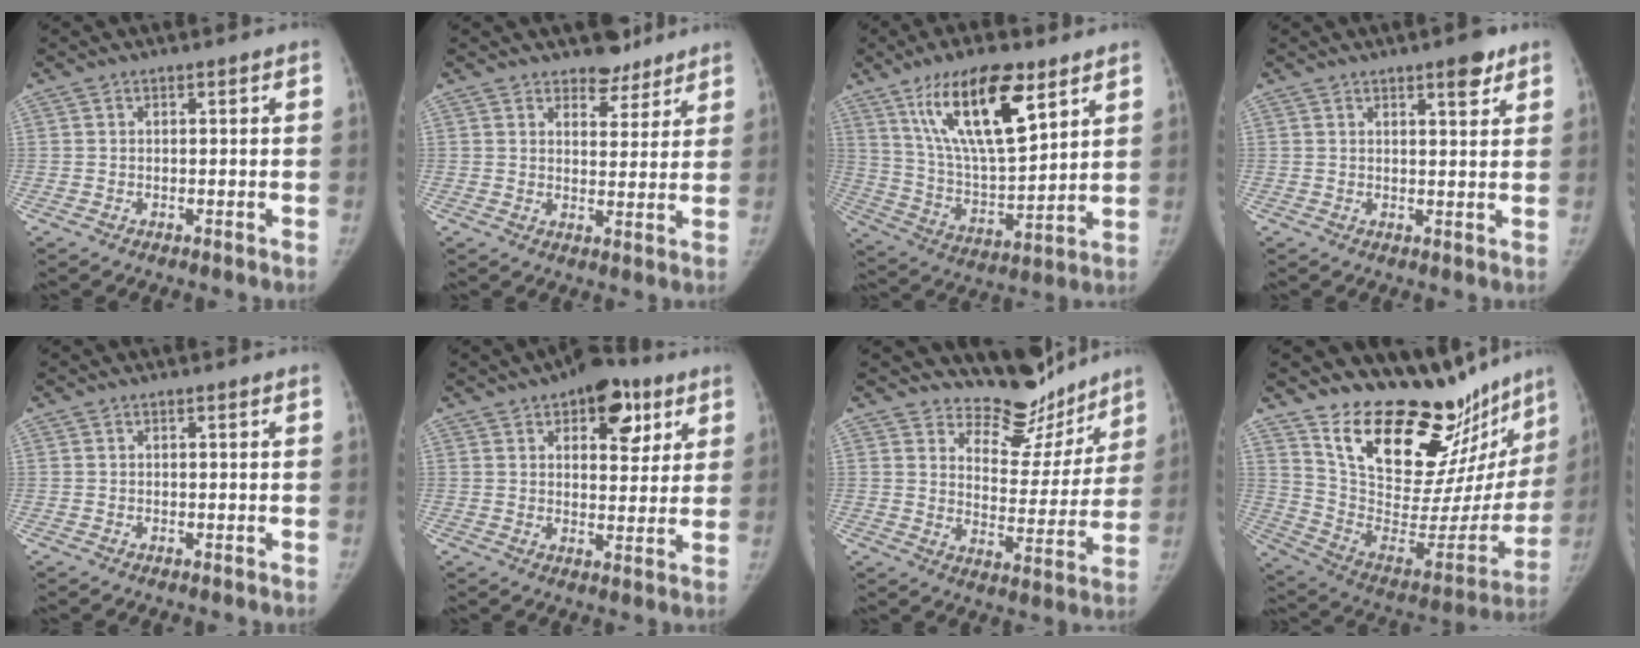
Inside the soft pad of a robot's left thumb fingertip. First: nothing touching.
{"total": 5.6, "force": [4.6, 3.0, 1.1], "torque": [0.017, -0.031, 0.069]}
{"total": 19.2, "force": [10.5, 6.7, 14.6], "torque": [-0.234, -0.044, 0.197]}
{"total": 4.3, "force": [2.8, 1.3, 3.0], "torque": [-0.032, -0.016, 0.037]}
{"total": 0.0}
{"total": 12.1, "force": [6.2, 6.5, 8.1], "torque": [-0.062, -0.019, 0.082]}
{"total": 12.4, "force": [11.2, 5.1, 1.8], "torque": [0.026, -0.102, 0.160]}
{"total": 28.2, "force": [23.5, 10.1, 11.8], "torque": [-0.136, -0.166, 0.356]}